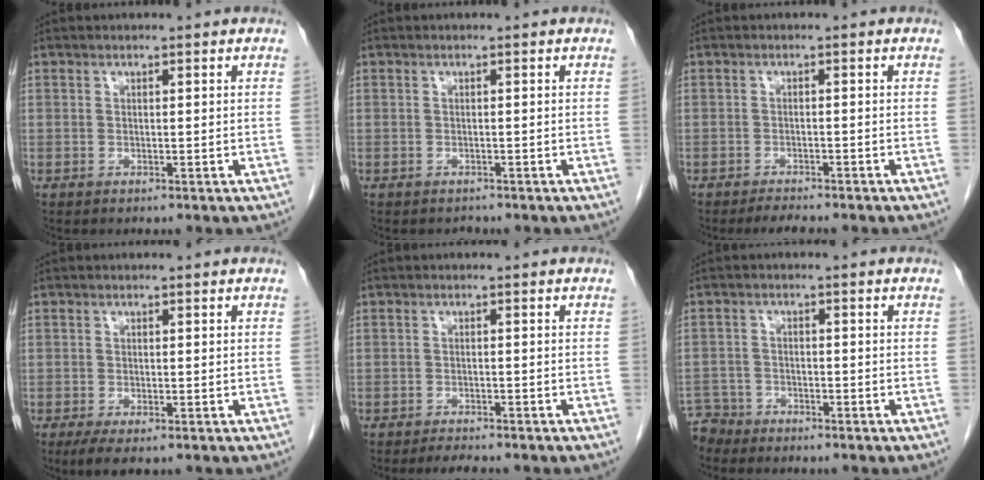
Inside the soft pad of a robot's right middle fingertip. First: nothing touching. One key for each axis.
{"total": 0.7, "fx": -0.6, "fy": 0.3, "fz": -0.2, "tx": -0.007, "ty": -0.002, "tz": -0.011}
{"total": 2.6, "fx": -2.4, "fy": 0.1, "fz": 1.0, "tx": -0.024, "ty": -0.009, "tz": -0.036}
{"total": 3.1, "fx": -1.9, "fy": 1.0, "fz": 2.3, "tx": -0.046, "ty": -0.009, "tz": -0.029}
{"total": 2.6, "fx": -2.4, "fy": 0.1, "fz": 1.0, "tx": -0.023, "ty": -0.009, "tz": -0.036}
{"total": 4.1, "fx": -3.8, "fy": 1.4, "fz": -0.9, "tx": 0.018, "ty": -0.005, "tz": -0.074}